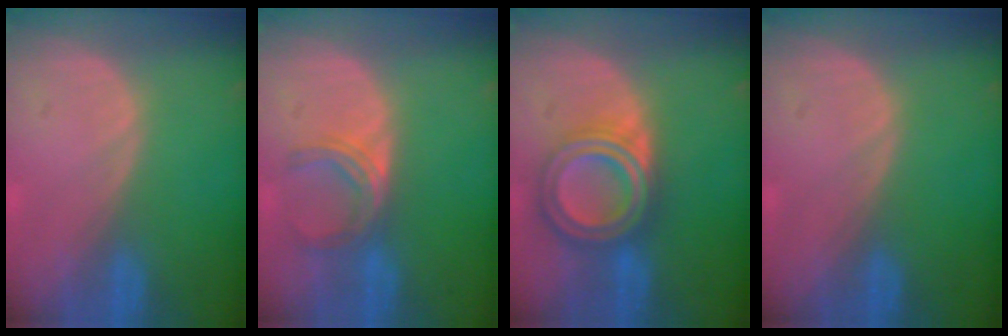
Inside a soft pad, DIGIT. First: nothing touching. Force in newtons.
{"total": 5.1, "press": 4.5, "slide": 2.4}
{"total": 7.9, "press": 7.9, "slide": 0.5}
{"total": 0.0}